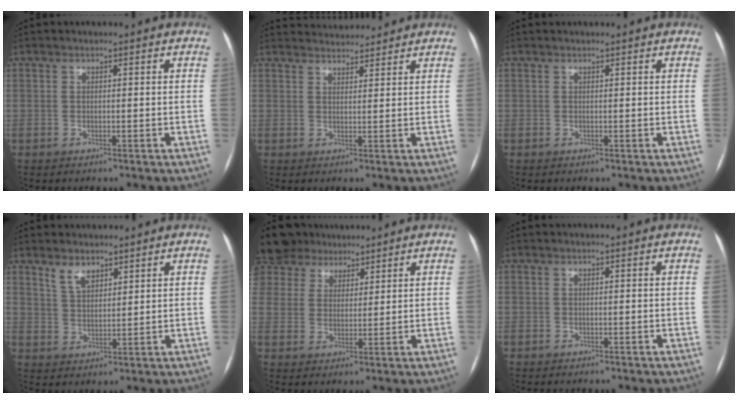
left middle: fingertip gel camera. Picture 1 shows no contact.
{"total": 4.7, "force": [4.6, 0.5, 0.4], "torque": [-0.011, 0.025, 0.069]}
{"total": 0.6, "force": [0.6, 0.1, 0.2], "torque": [-0.006, 0.012, 0.012]}
{"total": 4.1, "force": [3.3, 2.0, 1.5], "torque": [-0.034, 0.001, 0.069]}
{"total": 12.8, "force": [10.1, 7.3, 2.6], "torque": [-0.077, 0.042, 0.190]}
{"total": 0.0}